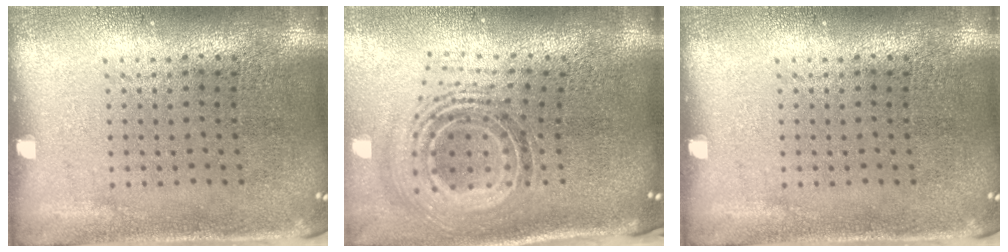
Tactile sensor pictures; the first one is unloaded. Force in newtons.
{"total": 1.8, "press": 1.3, "slide": 1.2}
{"total": 0.0}